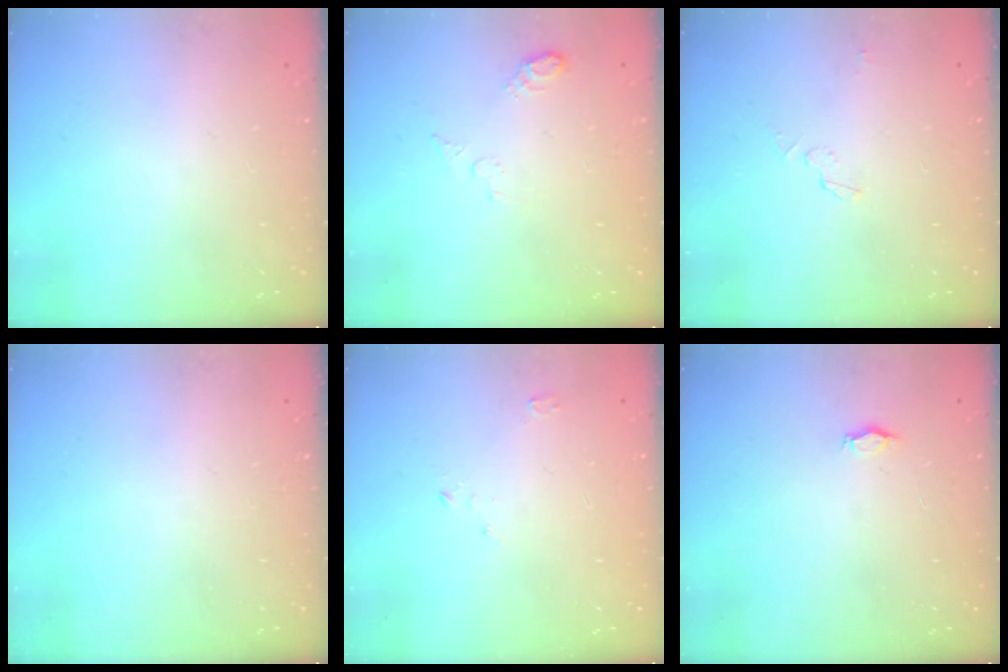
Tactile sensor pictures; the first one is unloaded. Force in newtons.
{"total": 4.2, "press": 4.2, "slide": 0.8}
{"total": 3.2, "press": 3.2, "slide": 0.2}
{"total": 0.0}
{"total": 2.5, "press": 2.5, "slide": 0.3}
{"total": 2.9, "press": 2.9, "slide": 0.5}